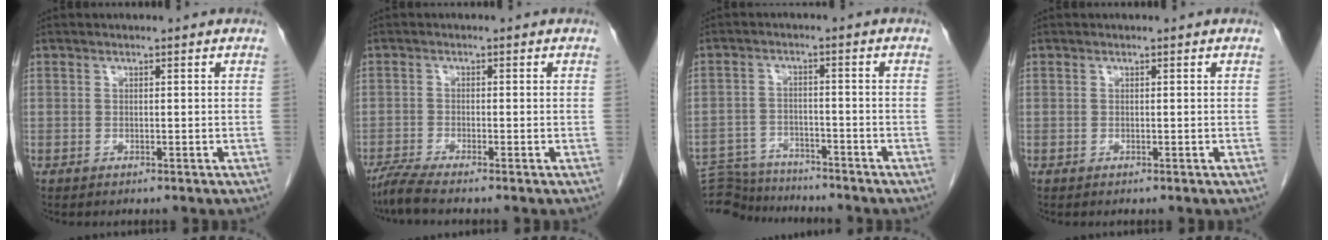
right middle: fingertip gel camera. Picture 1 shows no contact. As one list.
[{"total": 3.0, "force": [-2.5, -0.5, 1.5], "torque": [-0.040, -0.010, -0.055]}, {"total": 10.3, "force": [-10.0, 2.1, 1.3], "torque": [-0.025, 0.008, -0.157]}, {"total": 0.0}]